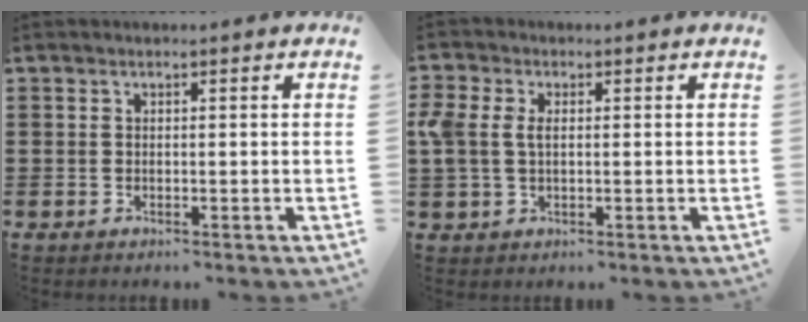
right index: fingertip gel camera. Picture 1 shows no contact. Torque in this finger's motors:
{"motor_torque": [0.77, -0.19, 0.42, 0.13]}